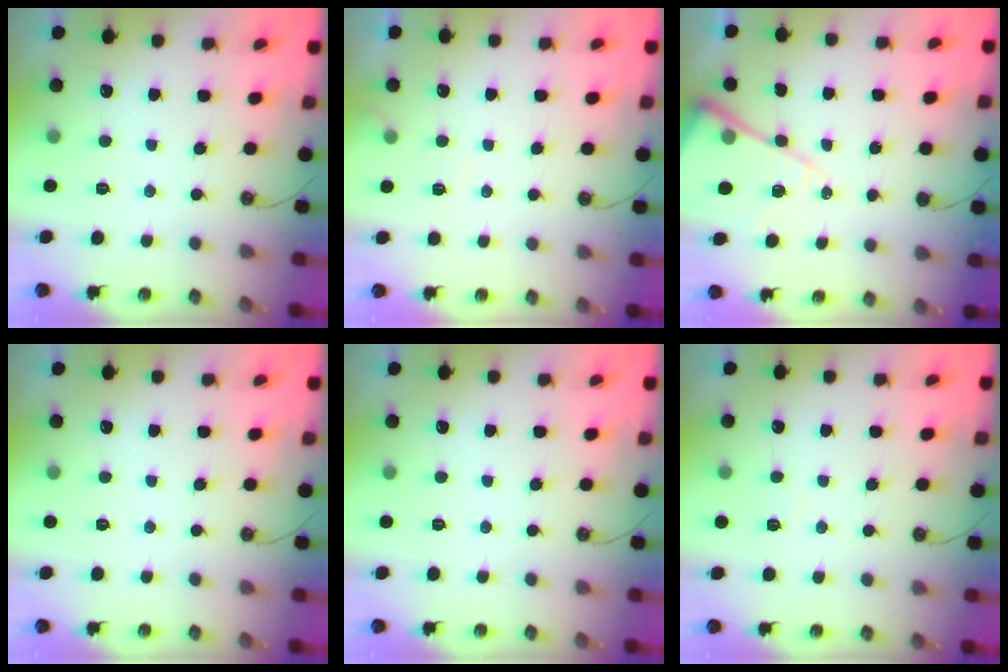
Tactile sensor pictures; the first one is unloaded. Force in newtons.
{"total": 3.4, "press": 3.3, "slide": 0.6}
{"total": 13.6, "press": 13.6, "slide": 1.2}
{"total": 0.0}
{"total": 0.0}
{"total": 6.5, "press": 6.5, "slide": 0.9}